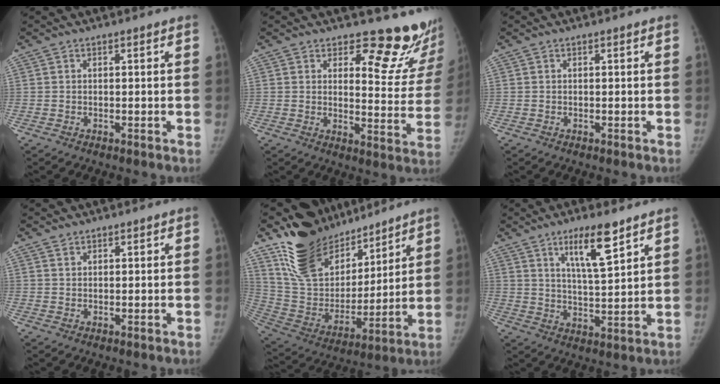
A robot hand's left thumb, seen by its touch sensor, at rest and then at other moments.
{"total": 14.3, "force": [13.0, 4.6, 3.8], "torque": [0.007, -0.142, 0.140]}
{"total": 0.0}
{"total": 1.2, "force": [1.0, 0.7, 0.2], "torque": [0.008, -0.006, 0.015]}
{"total": 21.6, "force": [16.6, 11.2, 8.2], "torque": [-0.102, -0.095, 0.305]}
{"total": 9.9, "force": [6.1, 1.9, 7.5], "torque": [-0.123, -0.039, 0.110]}